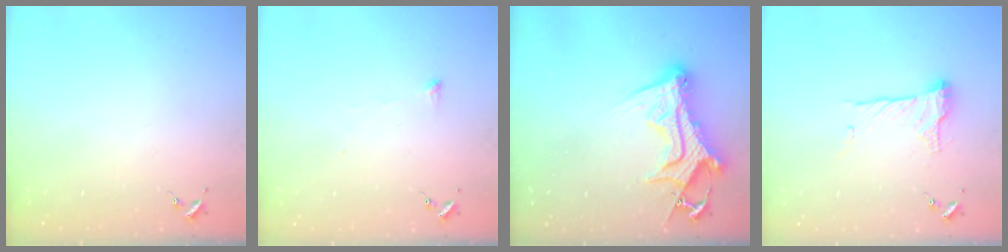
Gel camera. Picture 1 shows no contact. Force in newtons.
{"total": 2.8, "press": 2.7, "slide": 0.5}
{"total": 14.6, "press": 14.5, "slide": 1.6}
{"total": 13.7, "press": 13.6, "slide": 0.8}